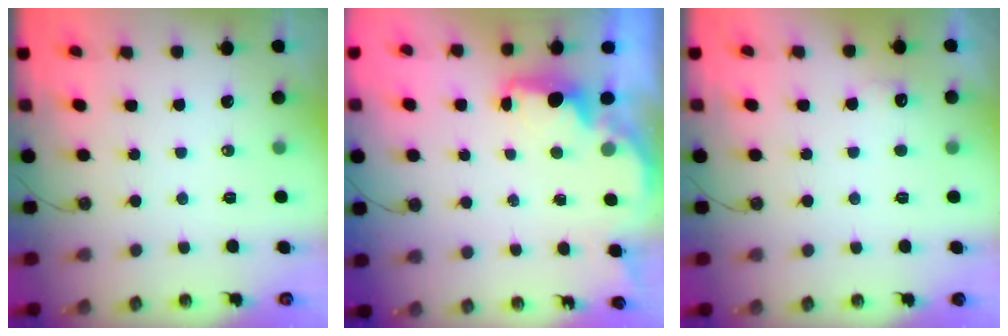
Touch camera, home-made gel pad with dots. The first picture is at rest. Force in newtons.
{"total": 2.1, "press": 2.0, "slide": 0.6}
{"total": 5.4, "press": 5.3, "slide": 1.2}